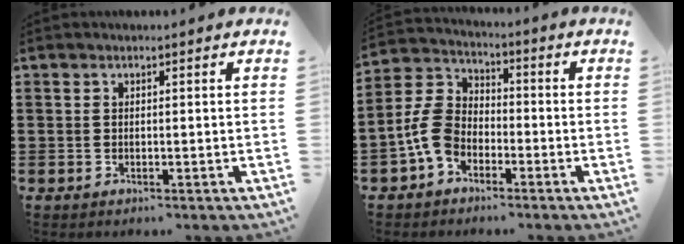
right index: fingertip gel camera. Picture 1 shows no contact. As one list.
[{"total": 7.7, "force": [-2.7, 5.6, 4.6], "torque": [-0.128, 0.010, -0.058]}]